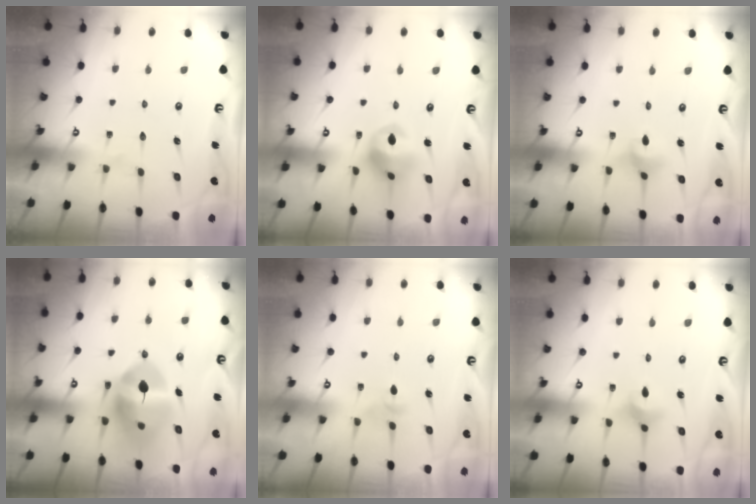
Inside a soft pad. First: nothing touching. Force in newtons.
{"total": 11.8, "press": 11.7, "slide": 1.3}
{"total": 3.0, "press": 2.9, "slide": 0.6}
{"total": 14.7, "press": 14.6, "slide": 2.3}
{"total": 3.2, "press": 3.1, "slide": 0.8}
{"total": 4.3, "press": 4.2, "slide": 0.7}